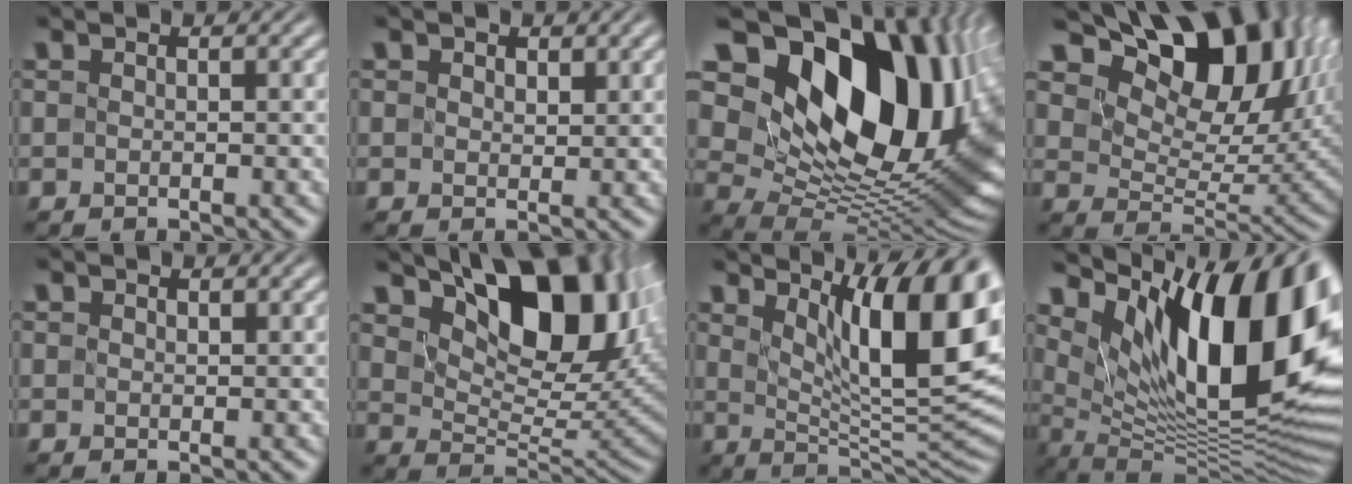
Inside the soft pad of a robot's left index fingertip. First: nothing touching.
{"total": 1.3, "force": [0.9, 0.9, 0.5], "torque": [-0.009, -0.002, 0.013]}
{"total": 18.8, "force": [7.0, 11.9, 12.8], "torque": [-0.206, 0.006, 0.135]}
{"total": 14.4, "force": [8.4, 7.4, 9.1], "torque": [-0.144, 0.010, 0.143]}
{"total": 0.7, "force": [0.4, 0.5, 0.3], "torque": [-0.004, -0.002, 0.006]}
{"total": 12.0, "force": [6.1, 6.0, 8.4], "torque": [-0.124, 0.002, 0.099]}
{"total": 13.7, "force": [5.6, 4.2, 11.8], "torque": [-0.151, -0.009, 0.090]}
{"total": 16.7, "force": [6.8, 6.9, 13.7], "torque": [-0.191, -0.002, 0.116]}